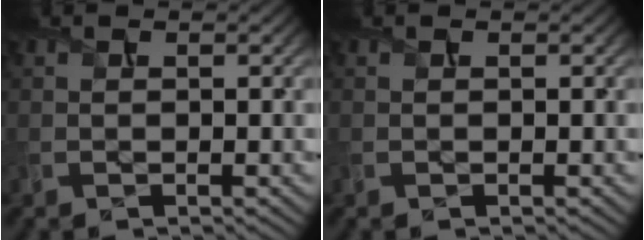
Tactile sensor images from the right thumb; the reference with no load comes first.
{"total": 0.0}